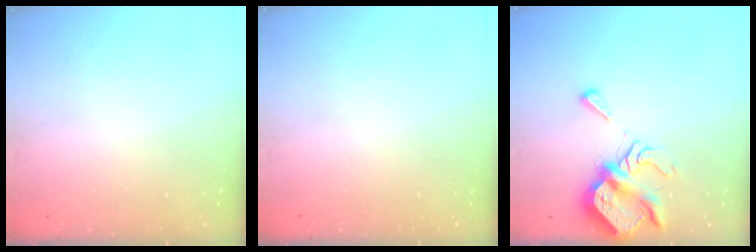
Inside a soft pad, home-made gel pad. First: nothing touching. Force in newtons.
{"total": 0.0}
{"total": 8.1, "press": 8.0, "slide": 1.2}